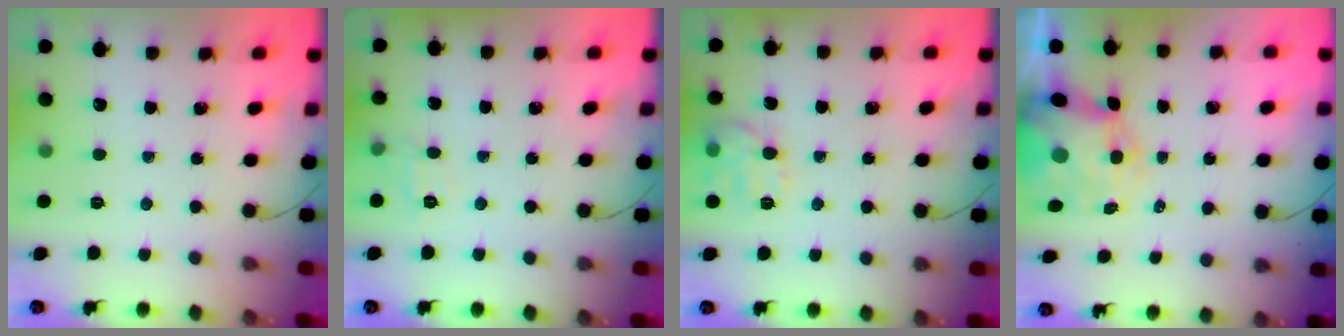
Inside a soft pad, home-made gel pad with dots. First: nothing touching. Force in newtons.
{"total": 7.0, "press": 6.8, "slide": 1.7}
{"total": 11.1, "press": 11.1, "slide": 0.4}
{"total": 7.6, "press": 7.4, "slide": 1.9}